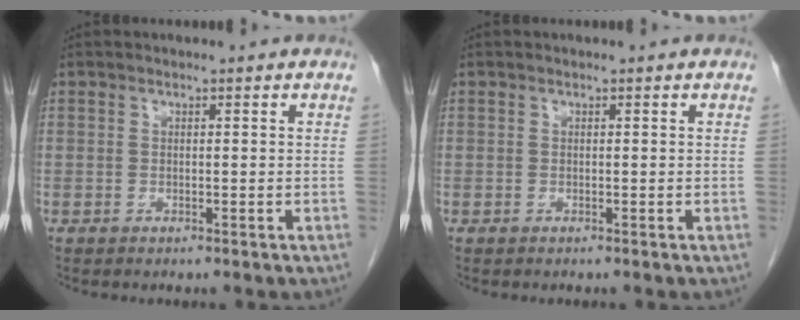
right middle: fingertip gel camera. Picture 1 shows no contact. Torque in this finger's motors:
{"motor_torque": [0.00, 0.00, 0.00, 0.00]}